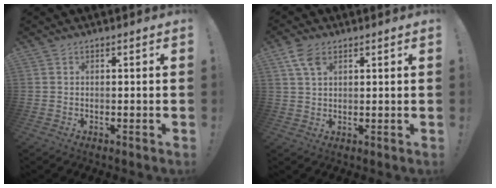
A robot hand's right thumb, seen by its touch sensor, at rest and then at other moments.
{"total": 5.6, "force": [2.9, 3.1, 3.6], "torque": [-0.071, -0.005, 0.057]}